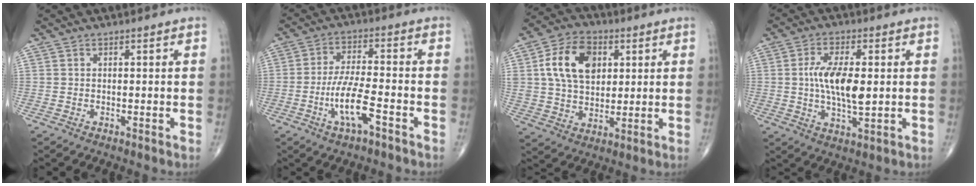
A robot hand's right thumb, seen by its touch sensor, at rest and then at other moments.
{"total": 8.7, "force": [-3.8, 2.3, 7.5], "torque": [-0.153, 0.022, -0.069]}
{"total": 14.0, "force": [3.7, 9.6, 9.4], "torque": [-0.146, 0.000, 0.065]}
{"total": 10.0, "force": [0.5, 3.9, 9.2], "torque": [-0.172, -0.010, 0.009]}